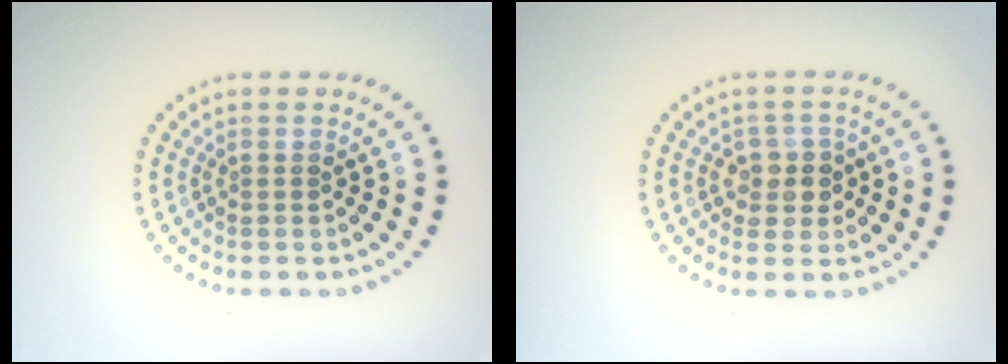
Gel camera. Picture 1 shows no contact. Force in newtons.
{"total": 2.5, "press": 2.2, "slide": 1.0}